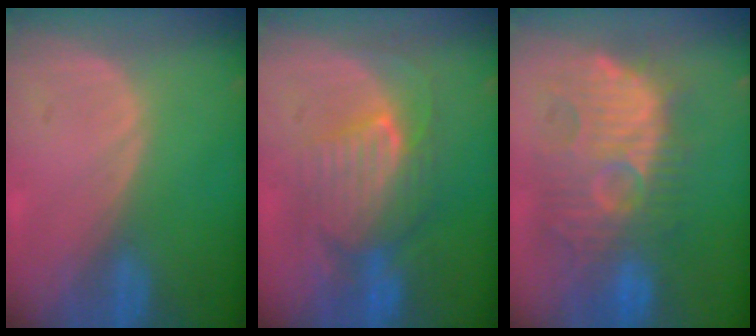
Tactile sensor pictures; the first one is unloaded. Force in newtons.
{"total": 8.4, "press": 8.3, "slide": 1.6}
{"total": 11.7, "press": 11.5, "slide": 2.4}